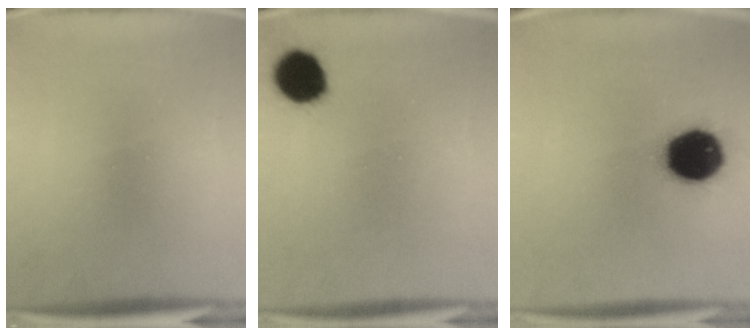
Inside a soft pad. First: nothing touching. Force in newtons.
{"total": 8.4}
{"total": 17.1}